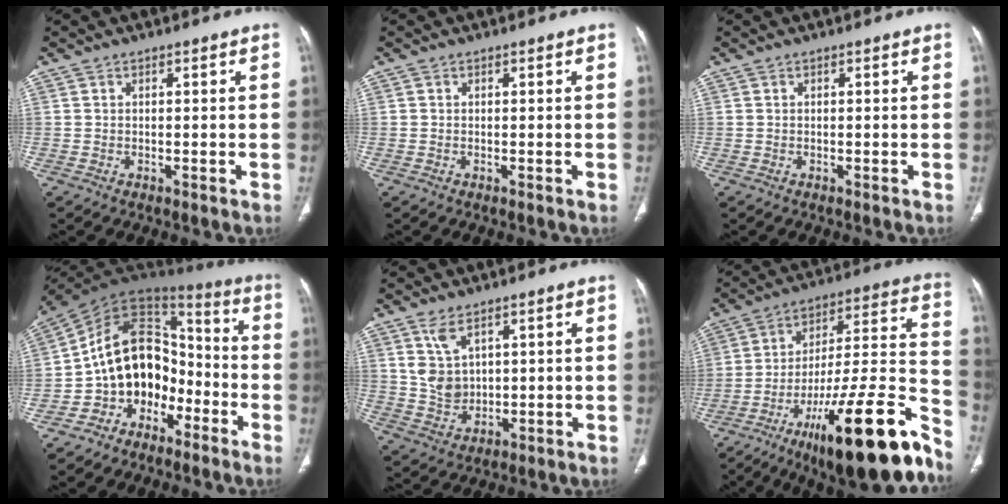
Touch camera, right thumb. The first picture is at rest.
{"total": 0.0}
{"total": 0.0}
{"total": 15.9, "force": [-6.2, 11.8, 8.7], "torque": [-0.094, 0.098, -0.110]}
{"total": 5.9, "force": [2.9, 3.7, 3.6], "torque": [-0.063, -0.018, 0.071]}
{"total": 29.9, "force": [-18.0, 6.7, 23.0], "torque": [-0.274, 0.088, -0.276]}